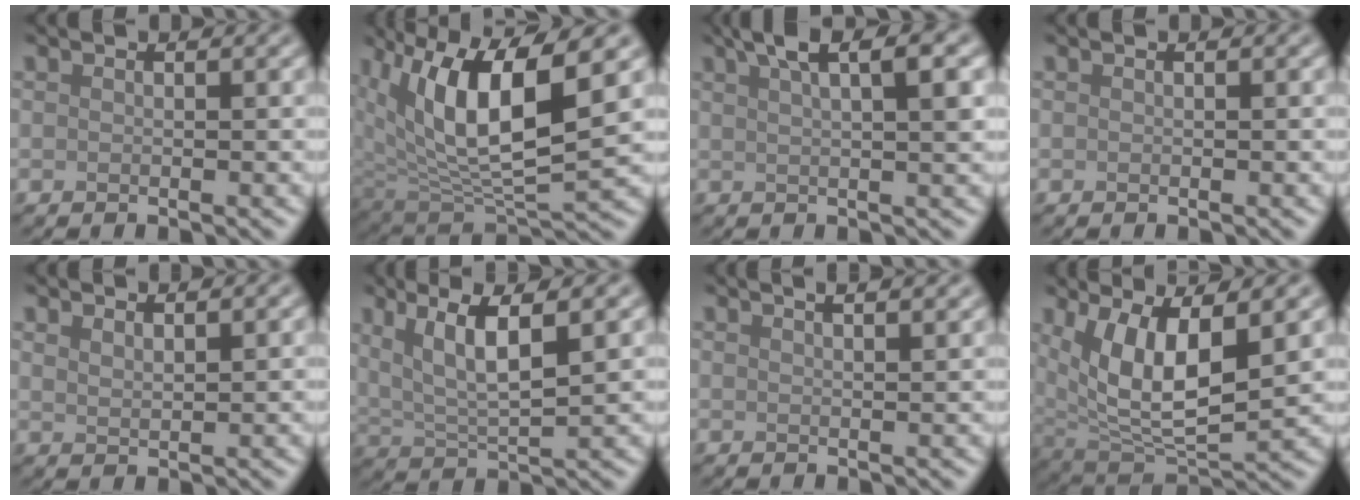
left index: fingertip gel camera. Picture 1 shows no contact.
{"total": 10.3, "force": [3.4, 4.2, 8.8], "torque": [-0.166, -0.011, 0.061]}
{"total": 5.9, "force": [2.9, 1.7, 4.8], "torque": [-0.054, 0.020, 0.035]}
{"total": 0.0}
{"total": 1.3, "force": [1.2, 0.2, 0.5], "torque": [-0.009, -0.001, 0.022]}
{"total": 5.6, "force": [2.5, 1.4, 4.8], "torque": [-0.094, -0.004, 0.050]}
{"total": 5.1, "force": [3.3, 2.3, 3.2], "torque": [-0.011, 0.039, 0.014]}
{"total": 7.7, "force": [2.4, 3.0, 6.7], "torque": [-0.138, -0.017, 0.049]}